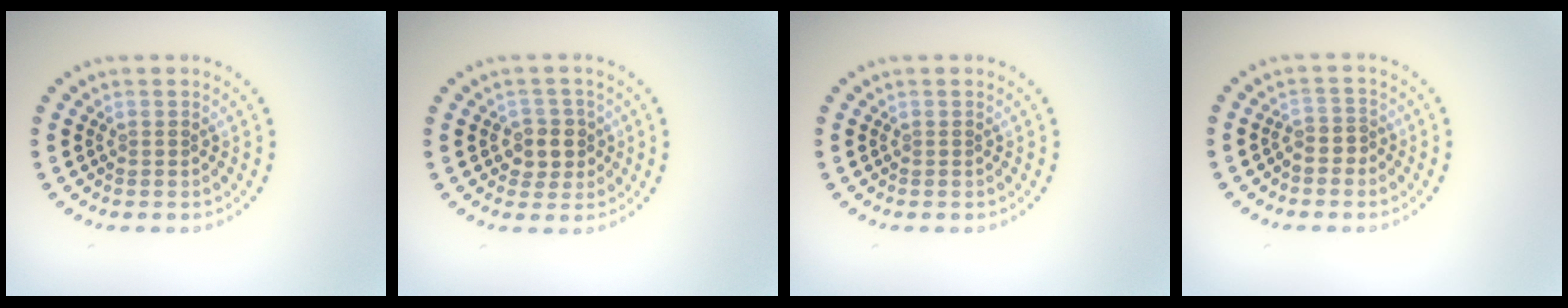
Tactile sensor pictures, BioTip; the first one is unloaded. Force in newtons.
{"total": 2.5, "press": 2.4, "slide": 0.9}
{"total": 0.0}
{"total": 1.5, "press": 1.2, "slide": 1.0}